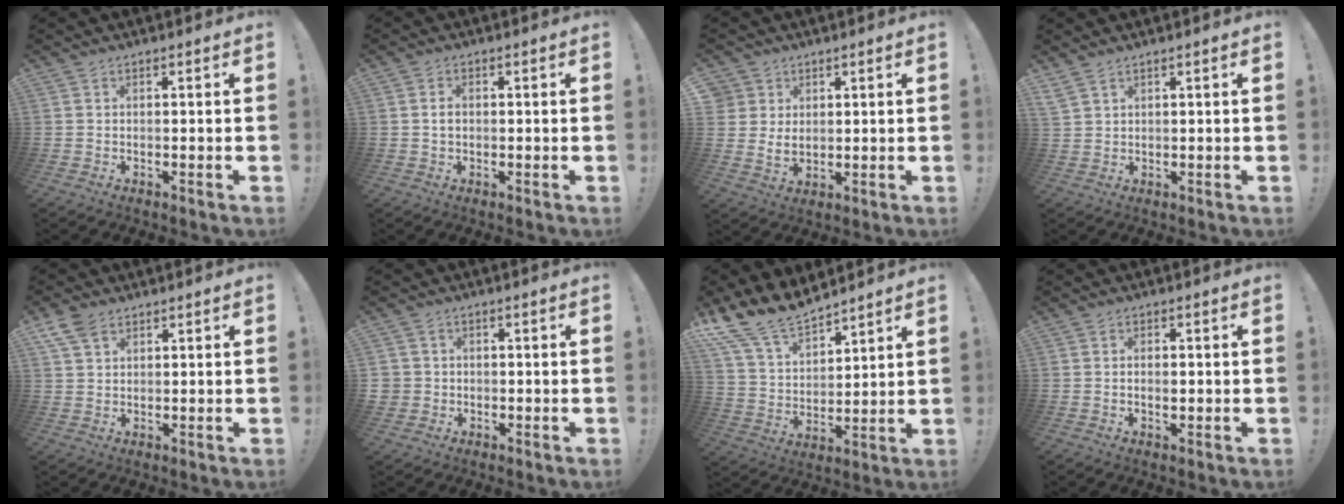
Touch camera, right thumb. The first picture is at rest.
{"total": 1.7, "force": [-0.2, 1.1, 1.3], "torque": [-0.024, 0.006, -0.004]}
{"total": 5.1, "force": [2.9, 4.0, 1.1], "torque": [-0.022, -0.019, 0.057]}
{"total": 3.2, "force": [2.5, 1.2, 1.7], "torque": [-0.034, -0.010, 0.050]}
{"total": 5.6, "force": [3.4, 3.2, 3.1], "torque": [-0.050, -0.010, 0.065]}
{"total": 3.1, "force": [-0.2, 3.0, 0.8], "torque": [-0.016, 0.005, -0.001]}
{"total": 14.7, "force": [12.8, 5.3, 4.9], "torque": [-0.125, -0.092, 0.242]}
{"total": 1.9, "force": [-0.3, 1.1, 1.5], "torque": [-0.018, 0.001, -0.008]}